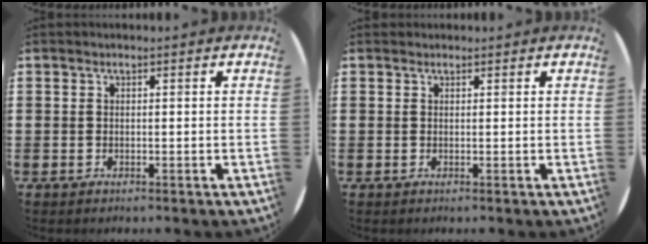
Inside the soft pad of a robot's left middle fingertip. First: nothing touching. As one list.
[{"total": 0.0}]